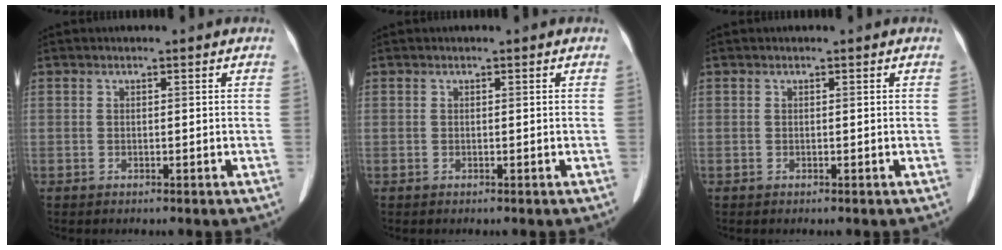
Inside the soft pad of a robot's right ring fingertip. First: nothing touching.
{"total": 0.0}
{"total": 0.0}